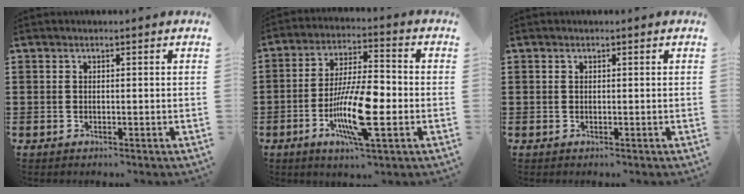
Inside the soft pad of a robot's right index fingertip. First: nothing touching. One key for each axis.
{"total": 11.9, "fx": -3.5, "fy": 3.3, "fz": 10.9, "tx": -0.217, "ty": -0.007, "tz": -0.064}
{"total": 0.0}